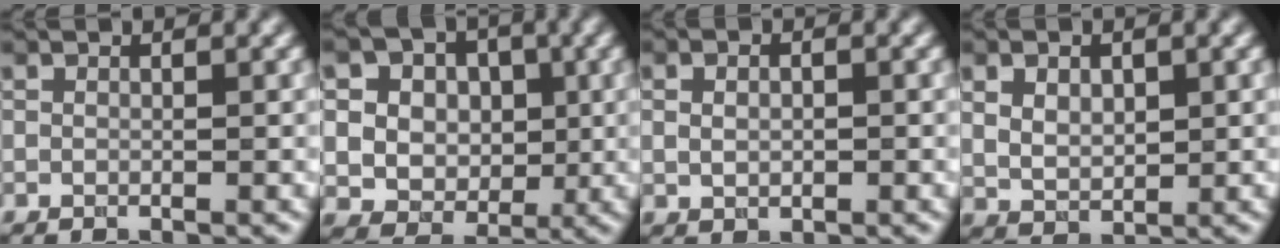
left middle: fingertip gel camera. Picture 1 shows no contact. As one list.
[{"total": 9.1, "force": [2.6, 7.9, 3.8], "torque": [-0.087, 0.017, 0.043]}, {"total": 1.7, "force": [0.1, 1.2, 1.2], "torque": [-0.021, 0.000, 0.006]}, {"total": 3.1, "force": [0.9, 2.1, 2.2], "torque": [-0.044, -0.004, 0.023]}]